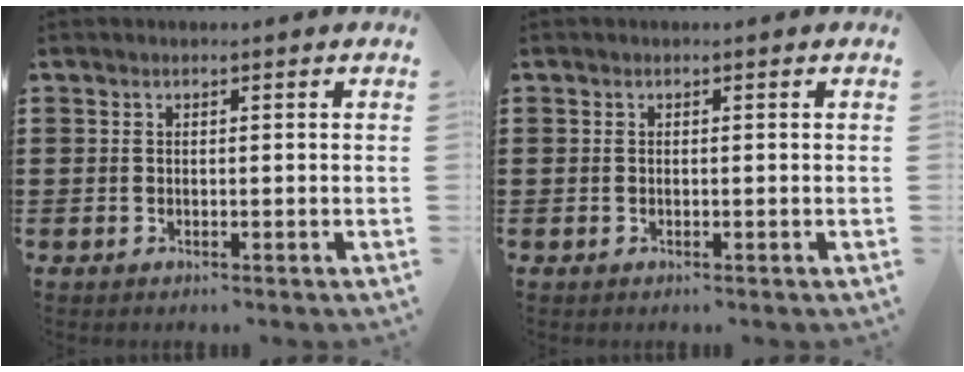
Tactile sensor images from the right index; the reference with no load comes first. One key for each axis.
{"total": 0.0}